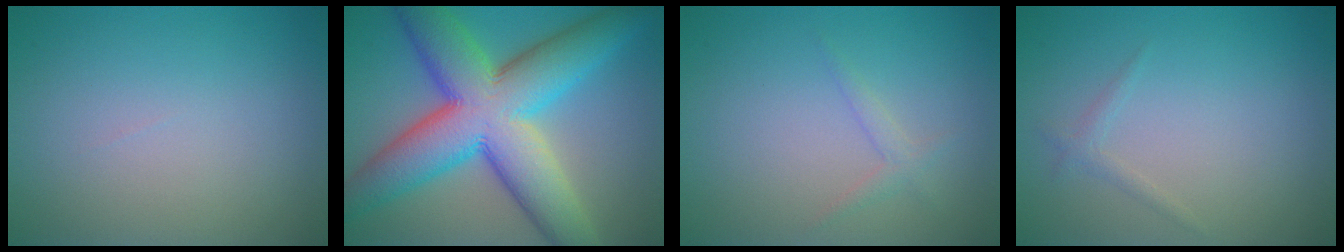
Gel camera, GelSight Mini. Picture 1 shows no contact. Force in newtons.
{"total": 13.4, "press": 13.4, "slide": 0.3}
{"total": 1.1, "press": 1.1, "slide": 0.1}
{"total": 0.9, "press": 0.9, "slide": 0.1}